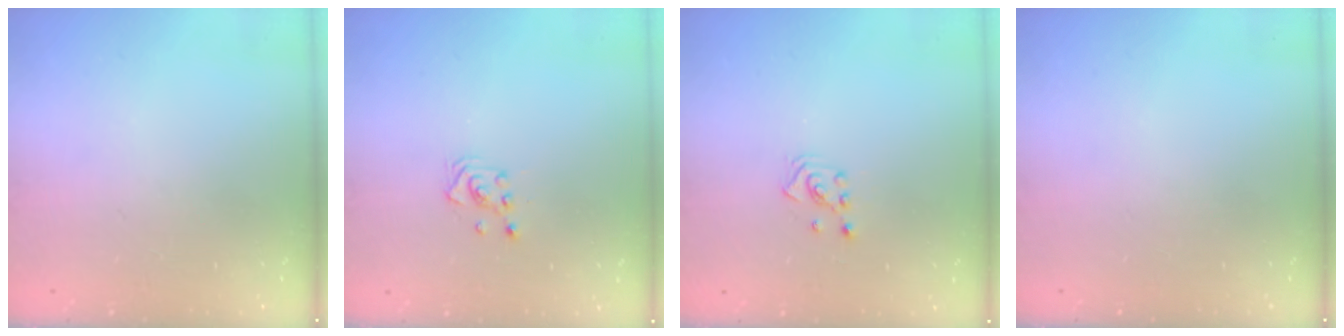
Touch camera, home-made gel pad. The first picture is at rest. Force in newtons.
{"total": 2.8, "press": 2.8, "slide": 0.3}
{"total": 2.1, "press": 2.1, "slide": 0.3}
{"total": 0.0}